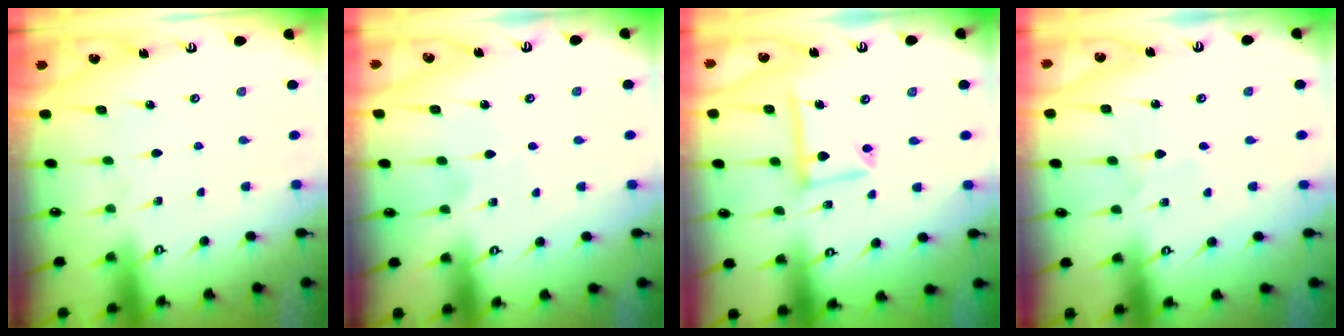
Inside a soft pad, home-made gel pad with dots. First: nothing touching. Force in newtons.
{"total": 2.0, "press": 2.0, "slide": 0.2}
{"total": 12.5, "press": 12.5, "slide": 1.2}
{"total": 2.3, "press": 2.3, "slide": 0.2}